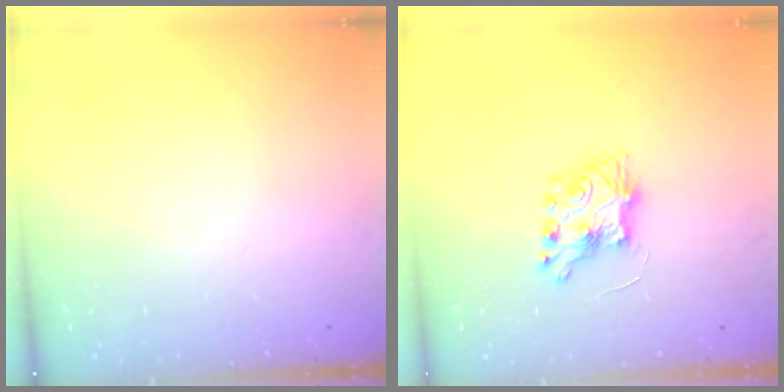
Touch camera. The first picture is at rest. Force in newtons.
{"total": 7.5, "press": 7.5, "slide": 0.2}